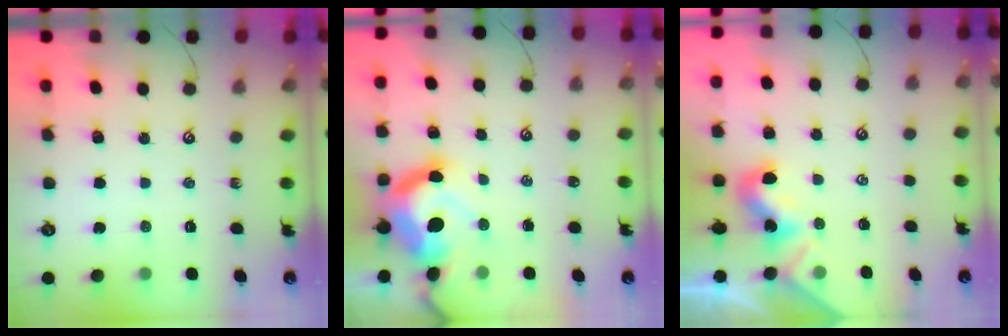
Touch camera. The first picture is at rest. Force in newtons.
{"total": 16.5, "press": 16.4, "slide": 1.9}
{"total": 2.0, "press": 2.0, "slide": 0.5}